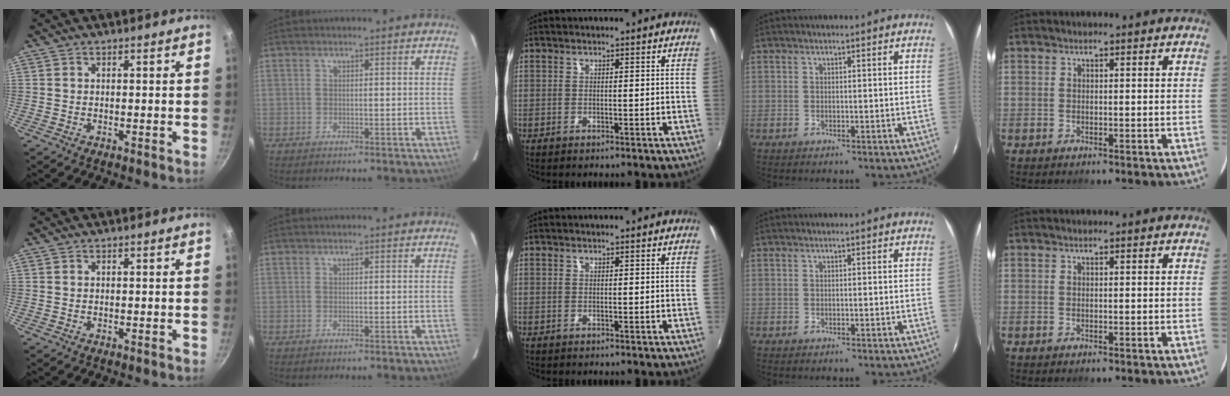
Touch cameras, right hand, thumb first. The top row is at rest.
{}